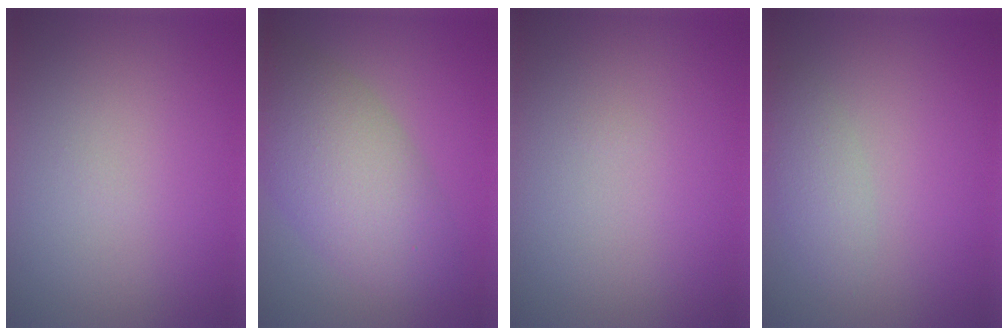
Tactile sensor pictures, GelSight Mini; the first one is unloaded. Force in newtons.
{"total": 7.1, "press": 7.1, "slide": 0.3}
{"total": 0.0}
{"total": 2.0, "press": 2.0, "slide": 0.0}